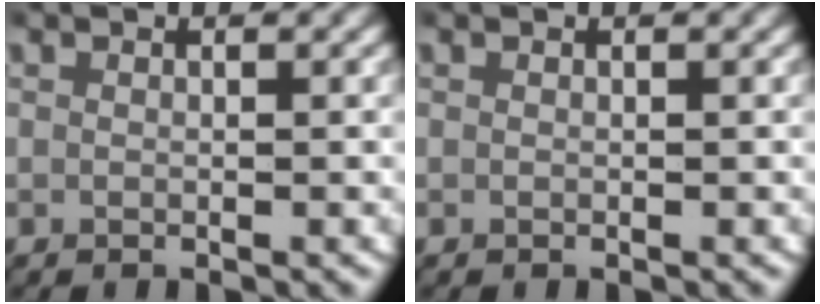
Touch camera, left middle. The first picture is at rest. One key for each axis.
{"total": 0.0}